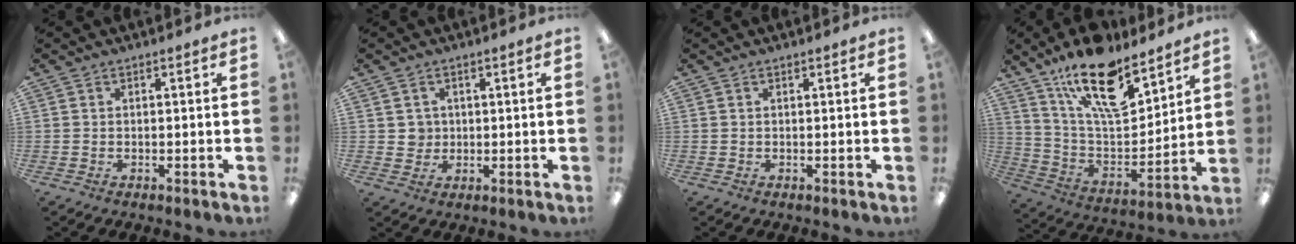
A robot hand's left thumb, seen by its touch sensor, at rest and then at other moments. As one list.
[{"total": 3.1, "force": [1.1, 2.9, 0.2], "torque": [-0.004, 0.004, 0.018]}, {"total": 0.0}, {"total": 20.4, "force": [13.7, 8.2, 12.7], "torque": [-0.218, -0.077, 0.237]}]